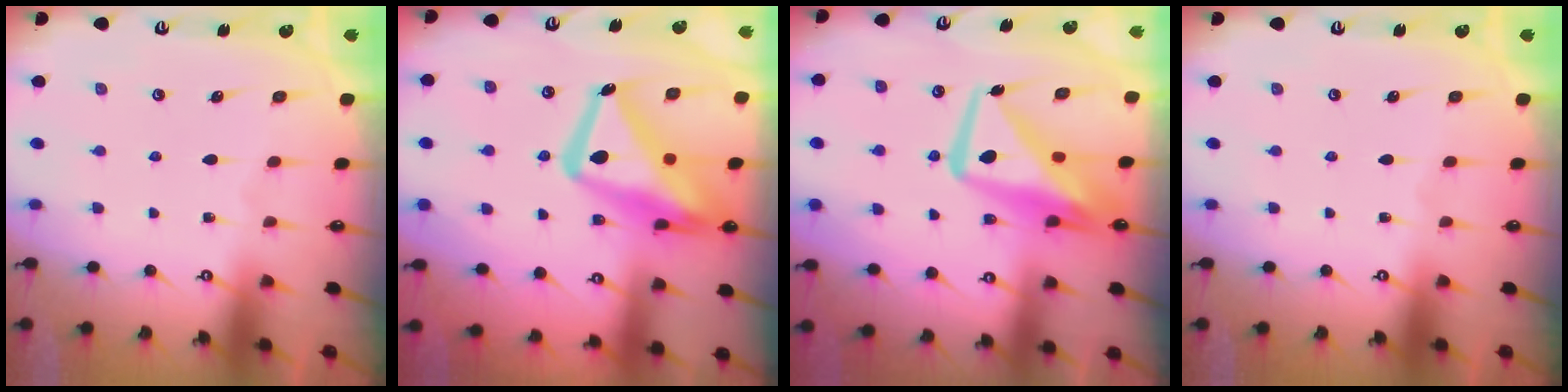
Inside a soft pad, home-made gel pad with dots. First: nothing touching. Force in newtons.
{"total": 18.5, "press": 18.4, "slide": 1.8}
{"total": 12.5, "press": 12.4, "slide": 1.4}
{"total": 0.0}